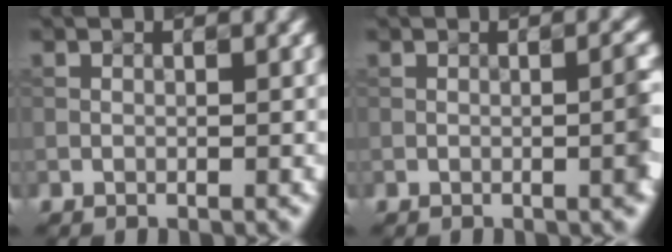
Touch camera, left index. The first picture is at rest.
{"total": 2.5, "force": [-0.5, 0.5, 2.4], "torque": [-0.026, 0.009, -0.008]}